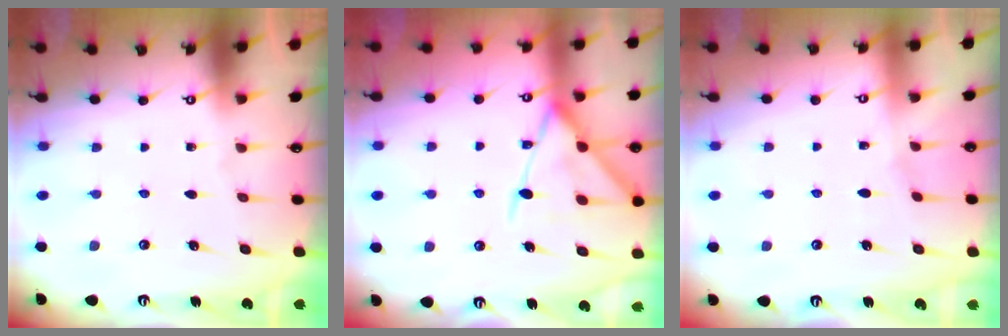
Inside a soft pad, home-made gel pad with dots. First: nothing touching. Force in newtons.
{"total": 15.2, "press": 15.2, "slide": 1.1}
{"total": 2.9, "press": 2.9, "slide": 0.5}